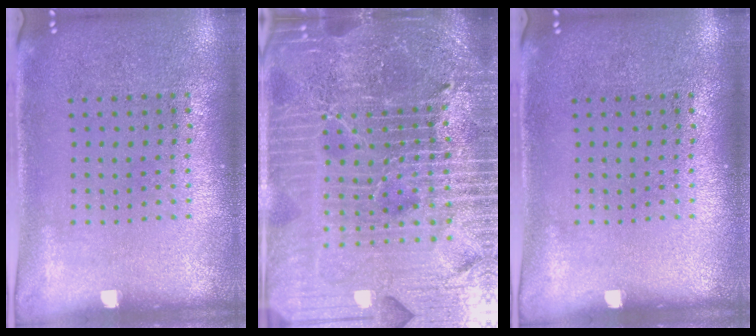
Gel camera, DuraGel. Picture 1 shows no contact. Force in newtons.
{"total": 7.3, "press": 6.3, "slide": 3.7}
{"total": 0.0}